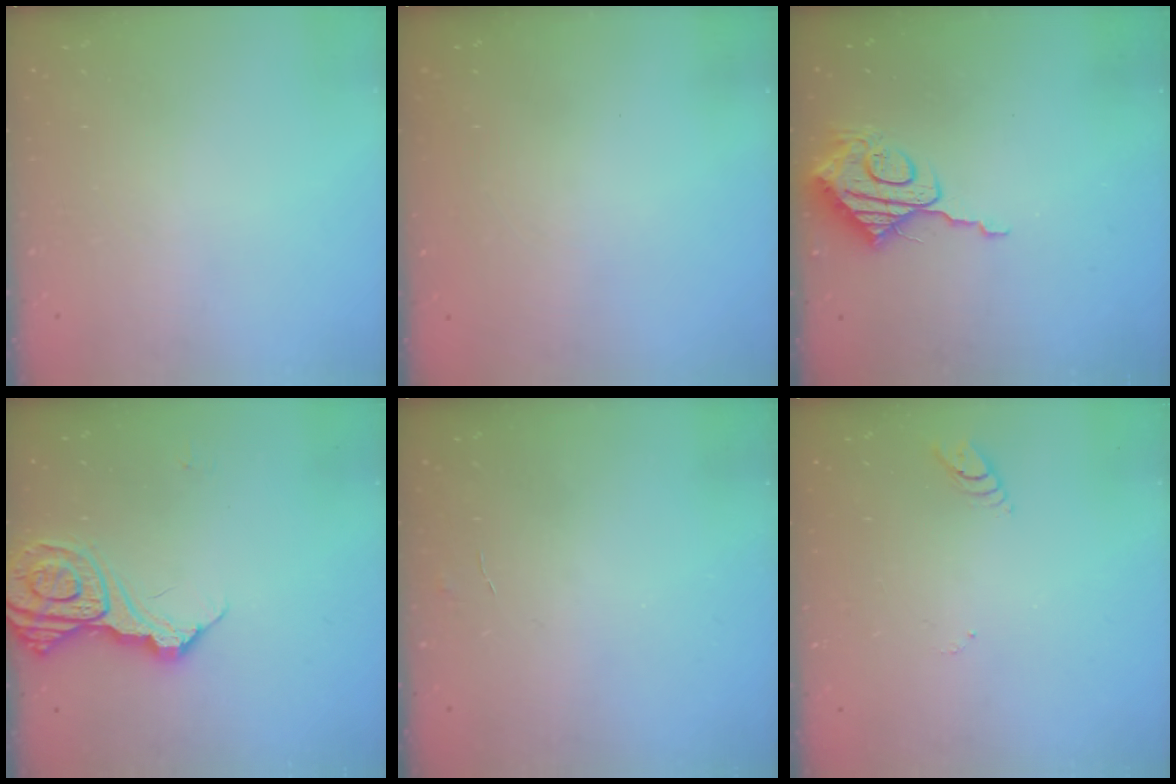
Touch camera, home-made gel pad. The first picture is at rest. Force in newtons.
{"total": 0.0}
{"total": 10.0, "press": 10.0, "slide": 0.4}
{"total": 15.7, "press": 15.6, "slide": 1.8}
{"total": 3.6, "press": 3.6, "slide": 0.3}
{"total": 2.7, "press": 2.7, "slide": 0.2}